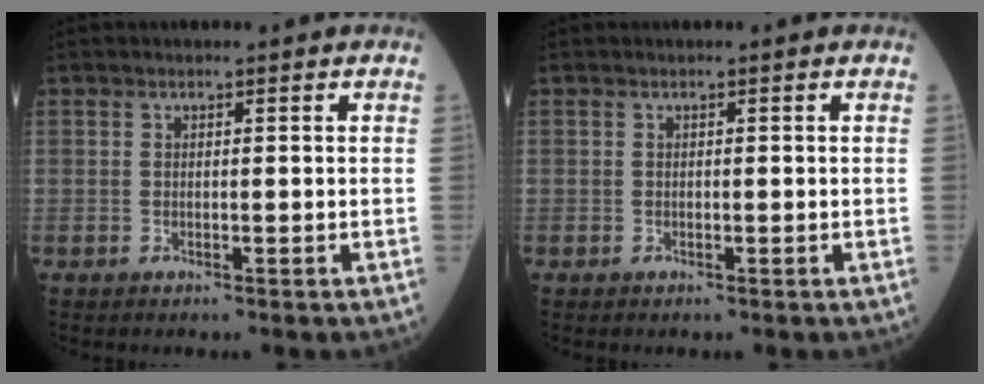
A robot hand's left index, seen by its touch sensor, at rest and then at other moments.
{"total": 0.0}